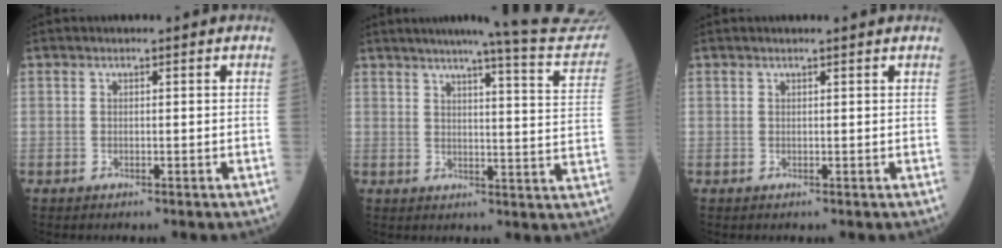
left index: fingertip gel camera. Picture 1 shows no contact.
{"total": 17.7, "force": [16.6, -1.4, 6.1], "torque": [-0.083, -0.081, 0.186]}
{"total": 1.3, "force": [1.2, -0.2, 0.6], "torque": [-0.011, 0.005, 0.018]}